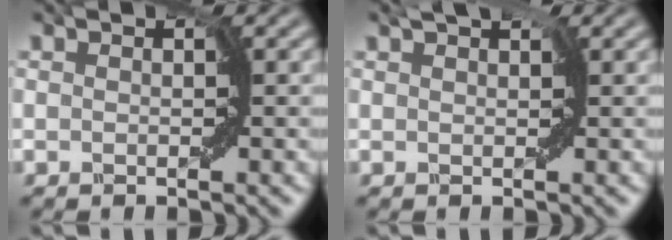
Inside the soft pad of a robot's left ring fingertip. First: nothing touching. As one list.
[{"total": 2.2, "force": [1.3, 1.1, 1.3], "torque": [-0.014, 0.014, 0.004]}]